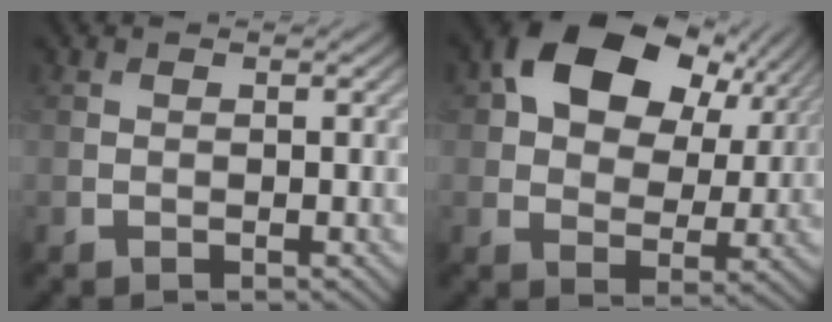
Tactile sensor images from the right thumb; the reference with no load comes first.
{"total": 15.6, "force": [6.5, 10.0, 10.1], "torque": [-0.169, 0.016, 0.101]}